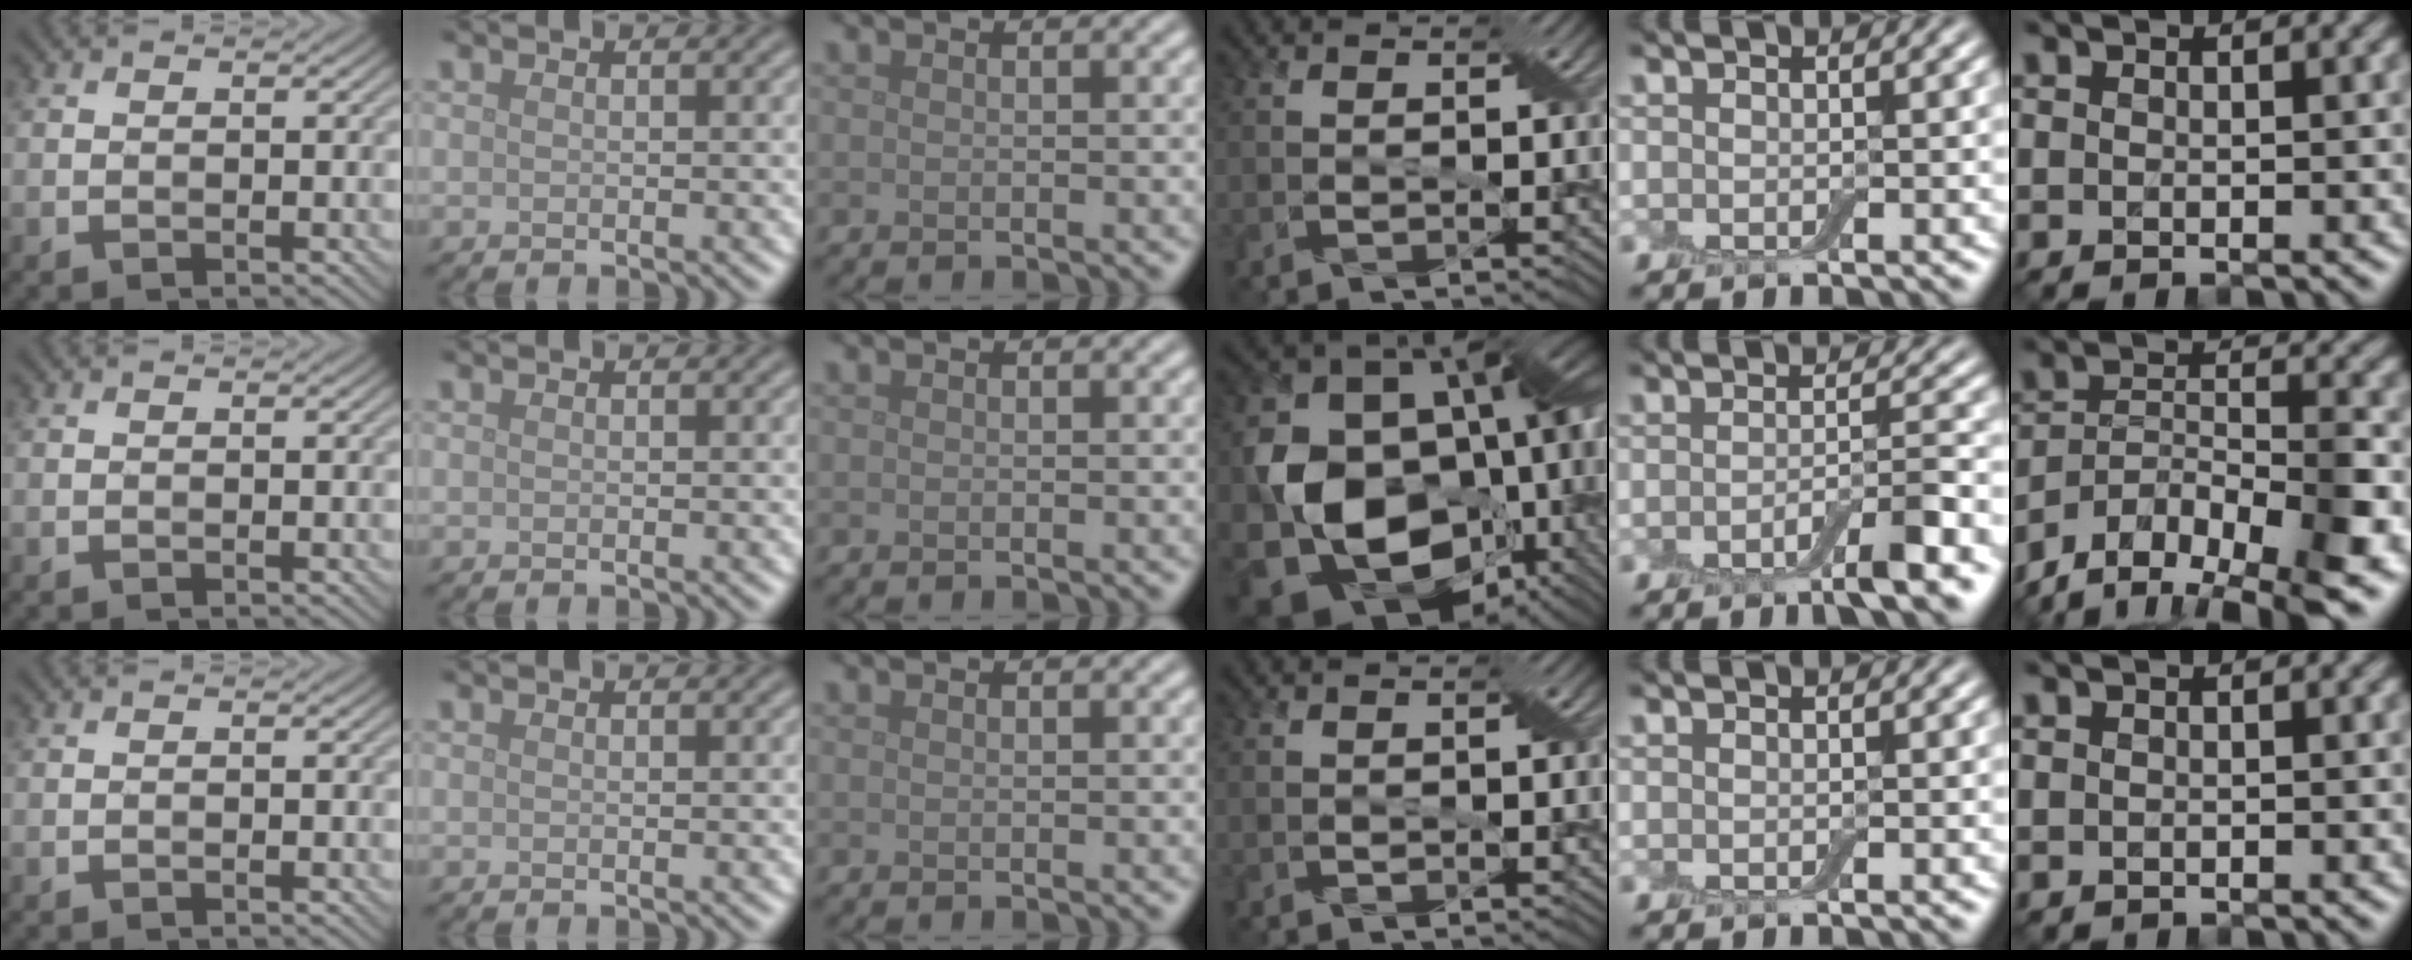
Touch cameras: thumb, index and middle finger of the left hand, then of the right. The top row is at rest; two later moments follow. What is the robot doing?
{"motion": "insert", "object": "backpack"}